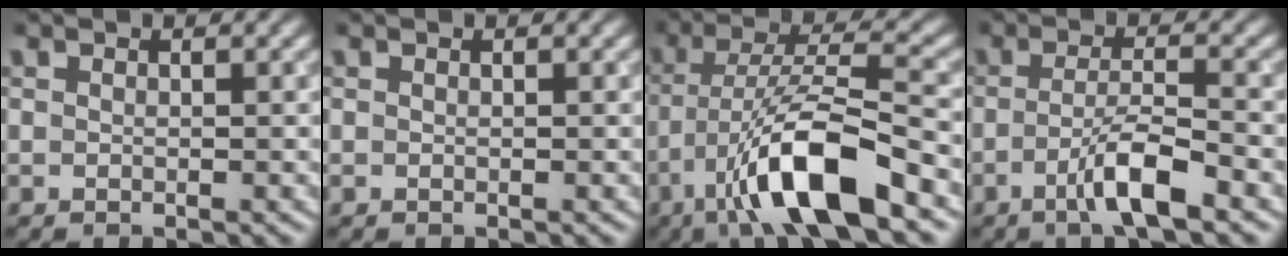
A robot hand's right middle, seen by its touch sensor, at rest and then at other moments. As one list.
[{"total": 0.0}, {"total": 10.1, "force": [-5.3, 2.3, 8.3], "torque": [-0.147, 0.010, -0.099]}, {"total": 4.4, "force": [-2.0, 0.7, 3.8], "torque": [-0.066, 0.009, -0.043]}]